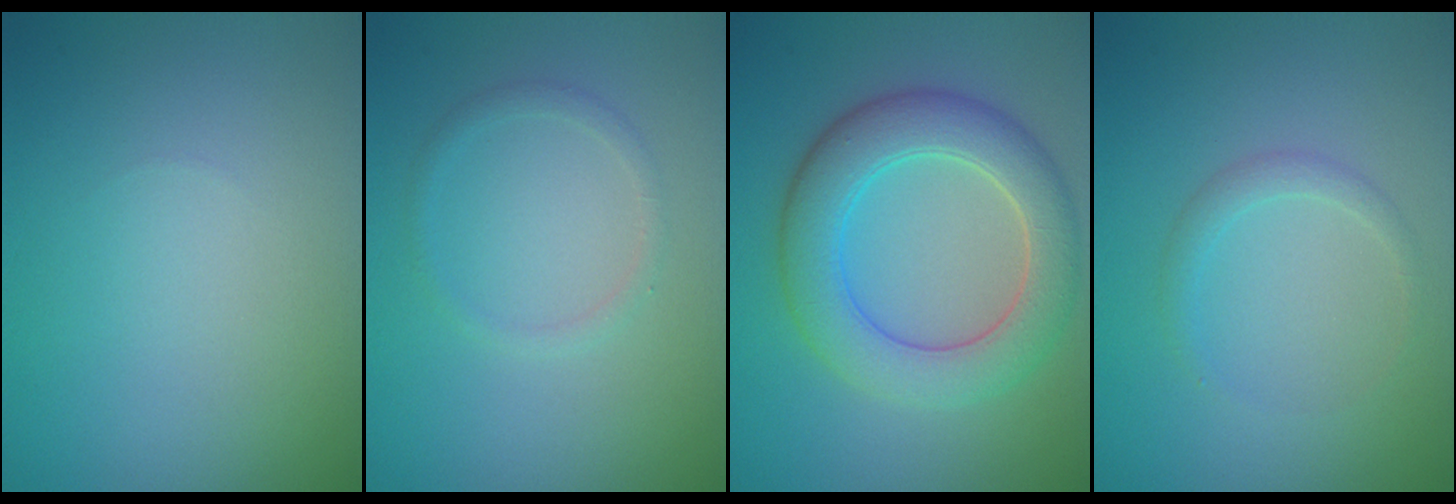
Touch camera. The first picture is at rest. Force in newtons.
{"total": 1.0, "press": 1.0, "slide": 0.1}
{"total": 6.3, "press": 6.2, "slide": 0.5}
{"total": 1.3, "press": 1.3, "slide": 0.0}